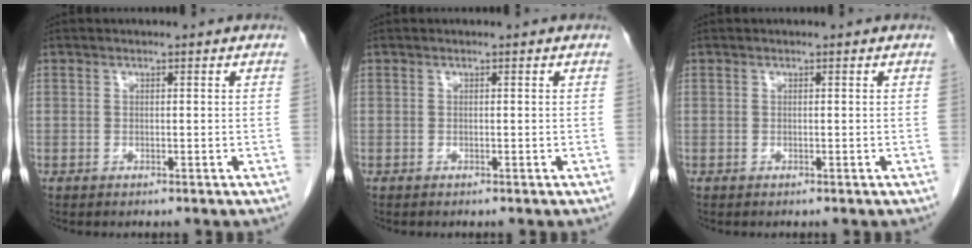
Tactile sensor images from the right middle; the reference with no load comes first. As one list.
[{"total": 0.0}, {"total": 0.0}]